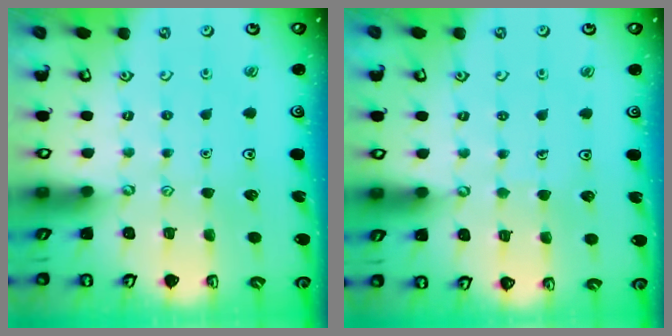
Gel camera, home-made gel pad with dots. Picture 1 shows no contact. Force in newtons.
{"total": 2.6, "press": 2.6, "slide": 0.2}